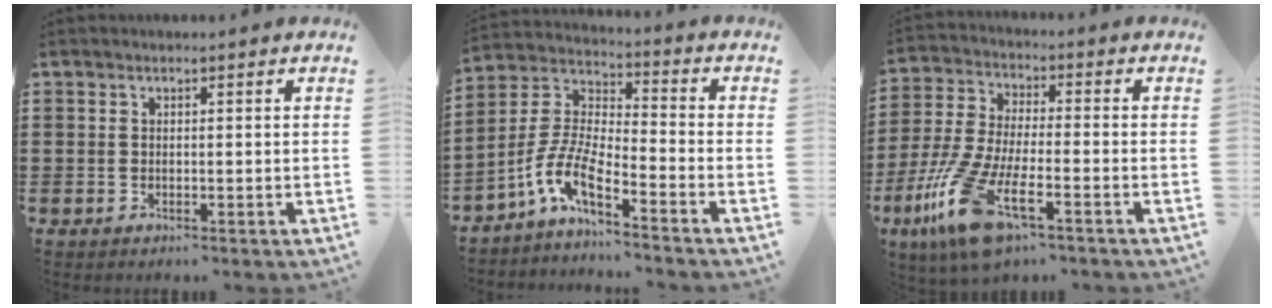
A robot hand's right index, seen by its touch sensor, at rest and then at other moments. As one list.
[{"total": 7.4, "force": [-5.2, 1.3, 5.1], "torque": [-0.141, -0.031, -0.112]}, {"total": 12.5, "force": [-7.1, 2.8, 9.9], "torque": [-0.235, -0.015, -0.137]}]